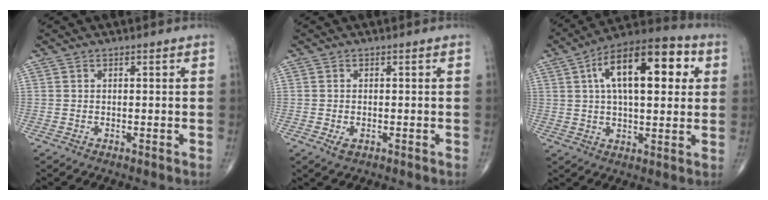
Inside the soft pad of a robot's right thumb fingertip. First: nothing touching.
{"total": 2.0, "force": [-0.7, 1.1, 1.5], "torque": [-0.027, -0.001, -0.009]}
{"total": 19.5, "force": [5.3, 8.8, 16.6], "torque": [-0.237, 0.018, 0.073]}